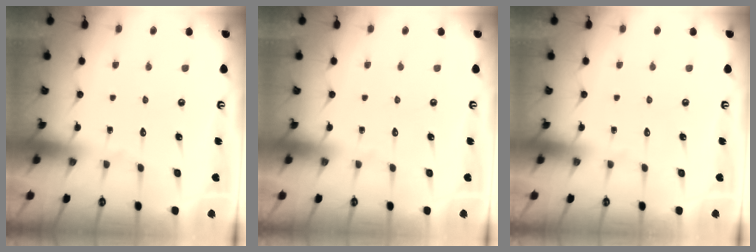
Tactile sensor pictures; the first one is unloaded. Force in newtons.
{"total": 0.0}
{"total": 0.0}